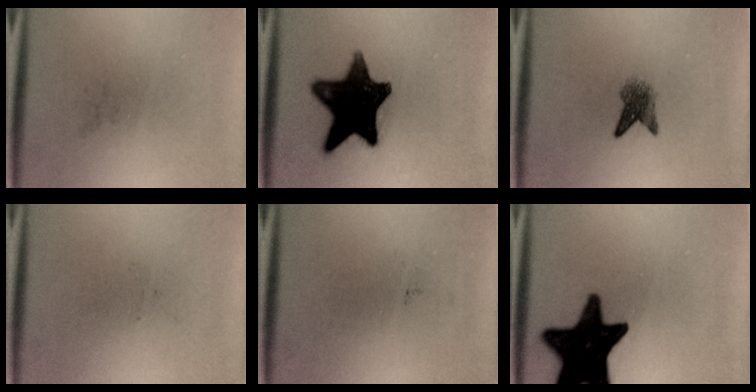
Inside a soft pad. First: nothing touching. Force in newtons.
{"total": 14.8}
{"total": 3.1}
{"total": 0.0}
{"total": 0.0}
{"total": 16.9}